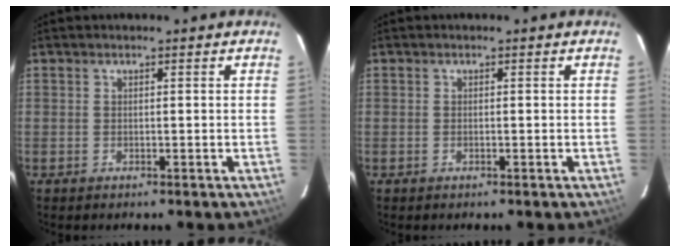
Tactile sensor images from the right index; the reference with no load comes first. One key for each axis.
{"total": 0.0}